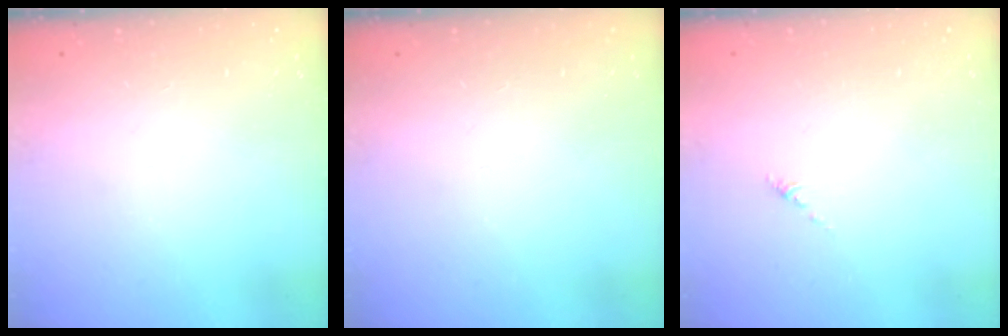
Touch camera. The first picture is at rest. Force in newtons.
{"total": 0.0}
{"total": 0.0}